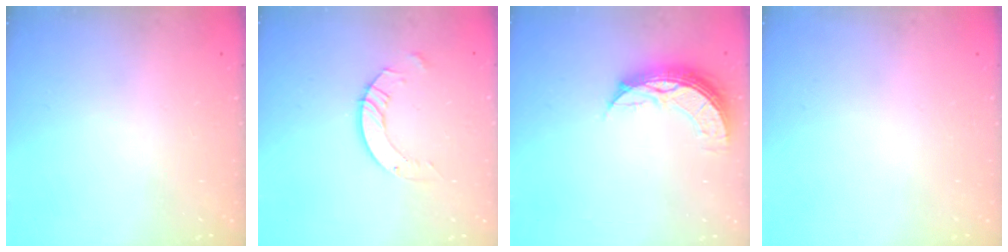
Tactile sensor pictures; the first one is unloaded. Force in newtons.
{"total": 5.0, "press": 5.0, "slide": 0.3}
{"total": 8.4, "press": 8.4, "slide": 0.8}
{"total": 0.0}